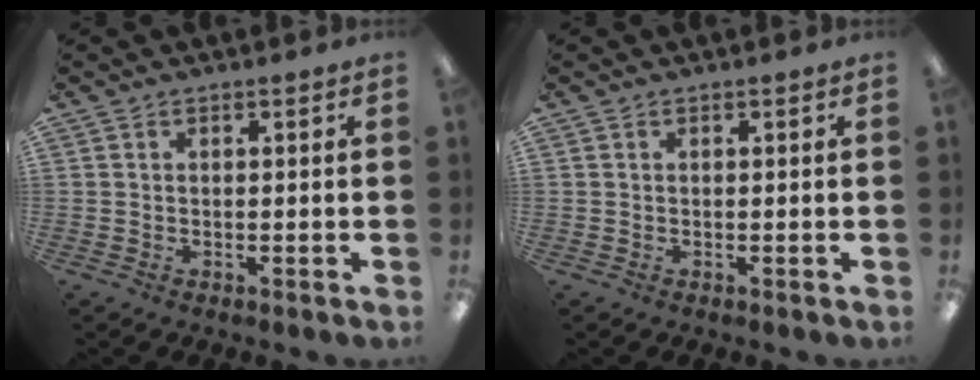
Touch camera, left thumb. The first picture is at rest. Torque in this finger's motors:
{"motor_torque": [-0.03, -0.03, 0.02, -0.01, 0.00]}